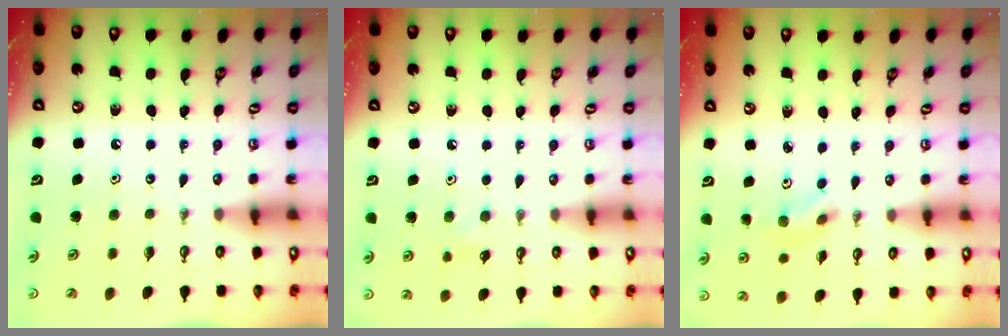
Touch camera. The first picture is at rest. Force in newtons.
{"total": 7.3, "press": 5.7, "slide": 4.6}
{"total": 2.9, "press": 2.7, "slide": 1.2}